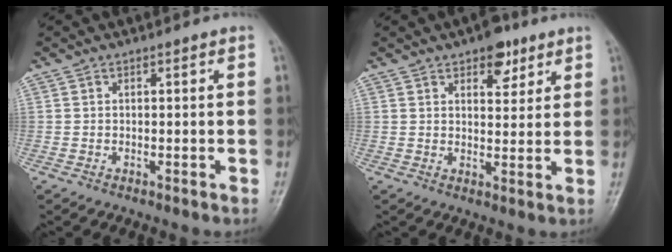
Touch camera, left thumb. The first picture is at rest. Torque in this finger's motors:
{"motor_torque": [0.48, 0.40, 0.30, -0.49, -0.01]}